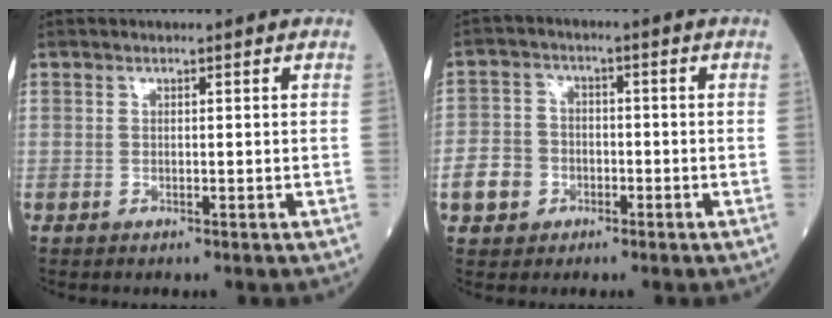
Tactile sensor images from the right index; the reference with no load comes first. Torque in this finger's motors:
{"motor_torque": [0.98, -0.52, 0.46, 0.03]}